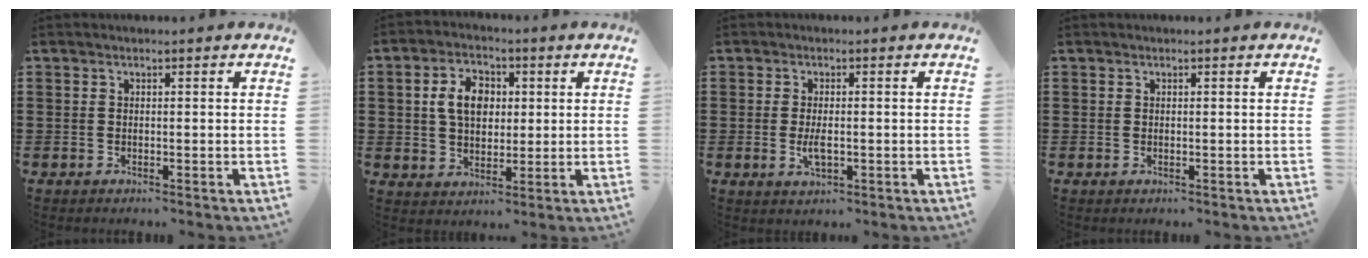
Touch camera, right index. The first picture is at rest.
{"total": 6.6, "force": [1.2, 4.6, 4.6], "torque": [-0.102, 0.015, 0.014]}
{"total": 3.1, "force": [-0.4, 1.3, 2.8], "torque": [-0.060, -0.004, -0.010]}
{"total": 0.0}